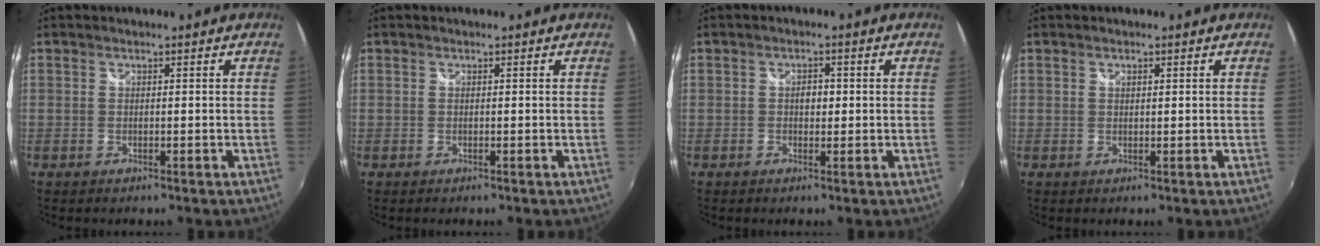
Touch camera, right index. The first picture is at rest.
{"total": 0.0}
{"total": 2.0, "force": [0.0, 1.4, 1.4], "torque": [-0.022, 0.005, -0.001]}
{"total": 0.8, "force": [0.5, 0.5, 0.5], "torque": [-0.006, 0.002, 0.008]}